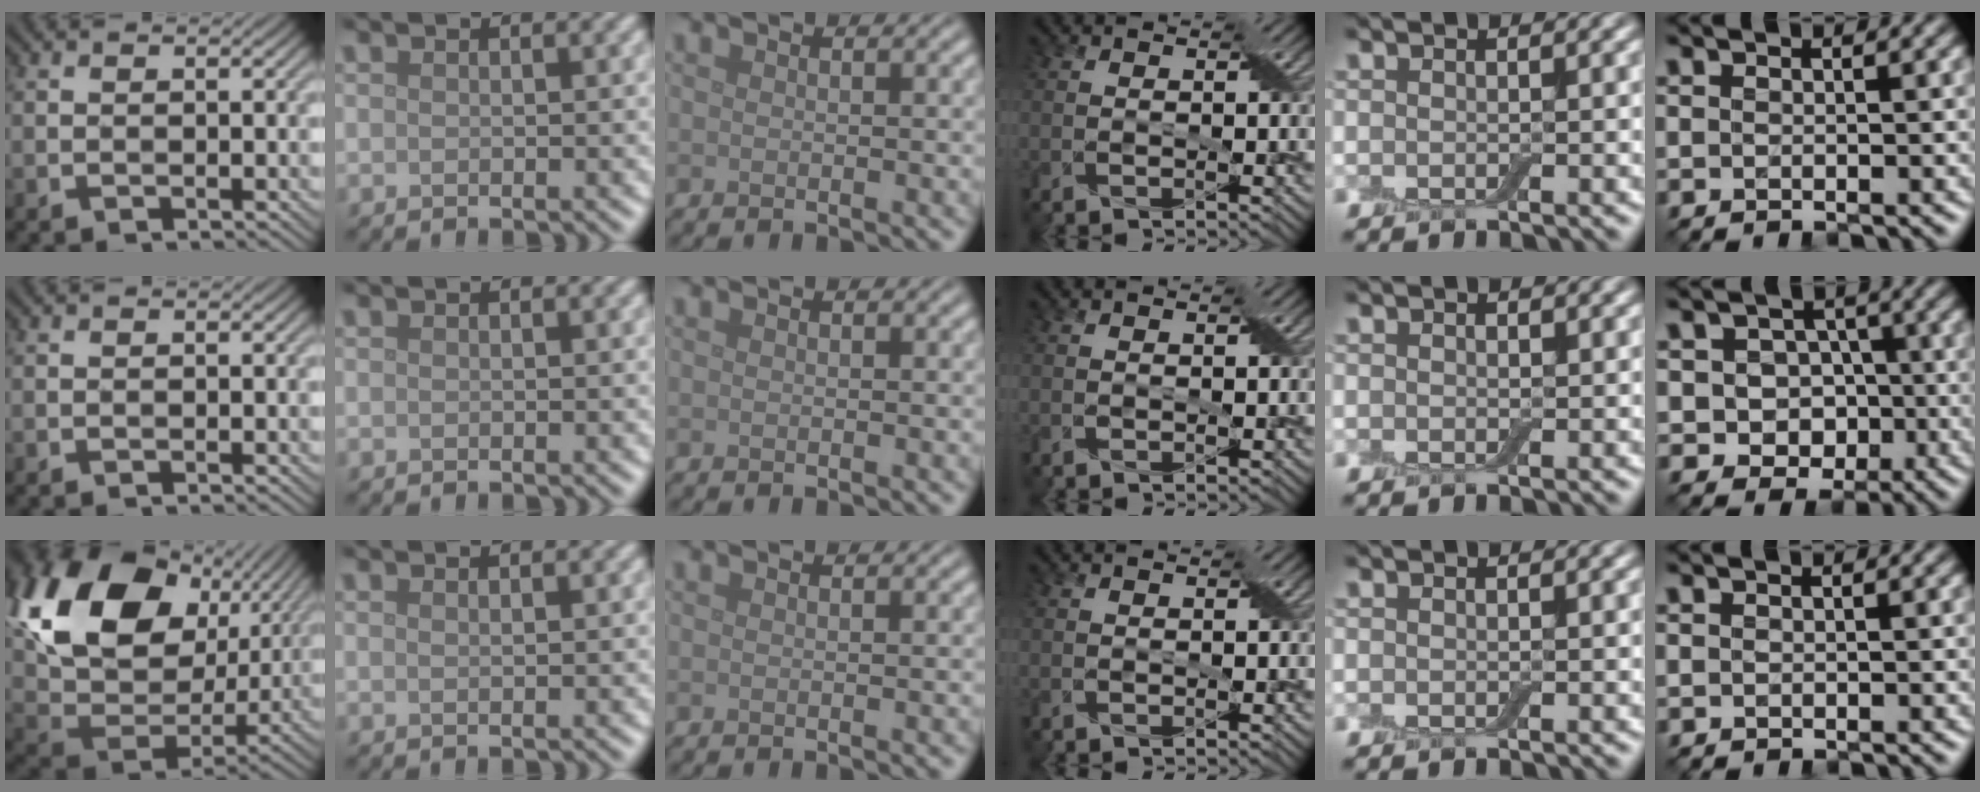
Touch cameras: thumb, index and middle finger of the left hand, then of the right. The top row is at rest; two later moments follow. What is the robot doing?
{"motion": "peel", "object": "adhesive wrap"}